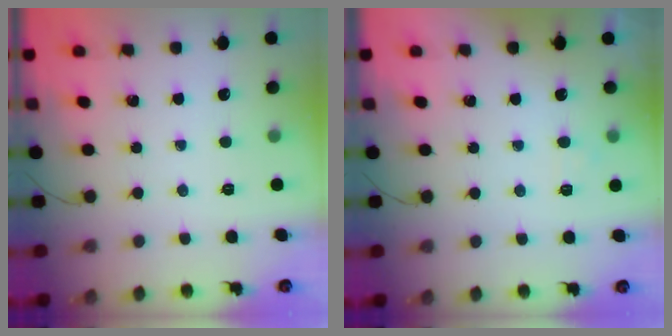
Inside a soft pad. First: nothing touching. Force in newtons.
{"total": 3.1, "press": 2.9, "slide": 1.0}